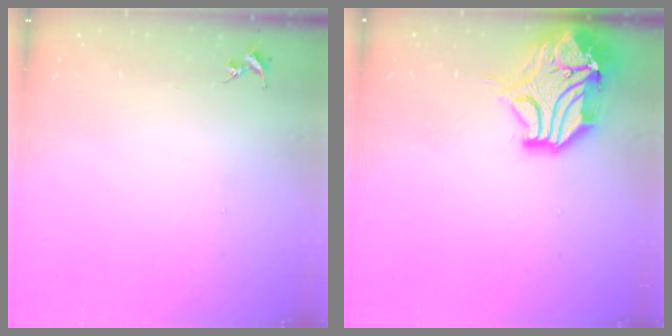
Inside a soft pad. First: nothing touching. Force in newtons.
{"total": 16.8, "press": 16.6, "slide": 2.4}